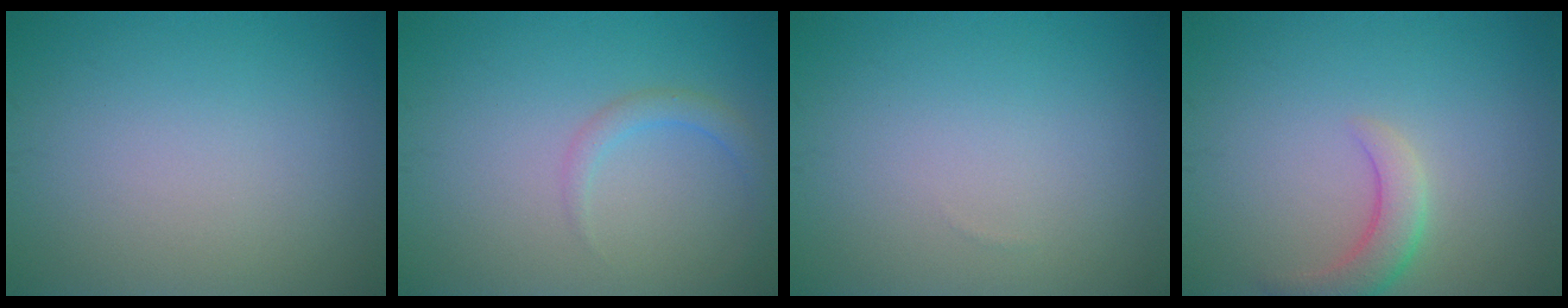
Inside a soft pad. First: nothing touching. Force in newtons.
{"total": 1.6, "press": 1.6, "slide": 0.1}
{"total": 0.0}
{"total": 2.9, "press": 2.8, "slide": 0.3}